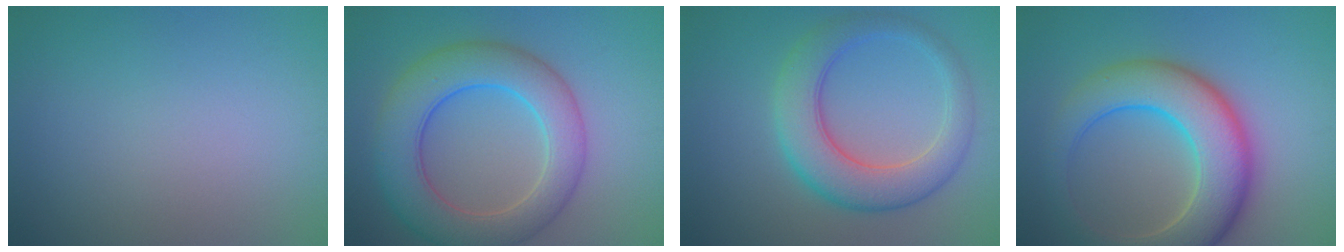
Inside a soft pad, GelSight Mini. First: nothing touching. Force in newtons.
{"total": 8.2, "press": 8.2, "slide": 0.2}
{"total": 6.4, "press": 6.4, "slide": 0.1}
{"total": 9.1, "press": 9.1, "slide": 0.2}